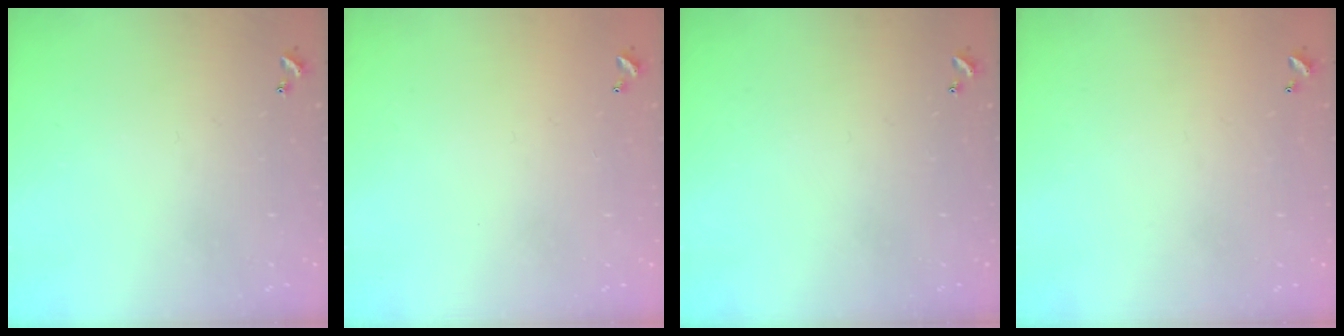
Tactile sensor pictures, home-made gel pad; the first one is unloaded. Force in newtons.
{"total": 2.9, "press": 2.9, "slide": 0.1}
{"total": 0.0}
{"total": 2.9, "press": 2.9, "slide": 0.1}